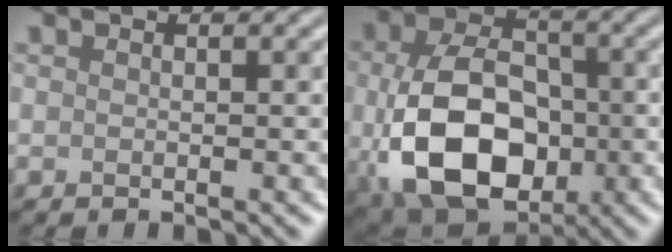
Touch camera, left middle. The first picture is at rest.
{"total": 12.2, "force": [-2.1, 8.3, 8.7], "torque": [-0.178, -0.025, -0.035]}